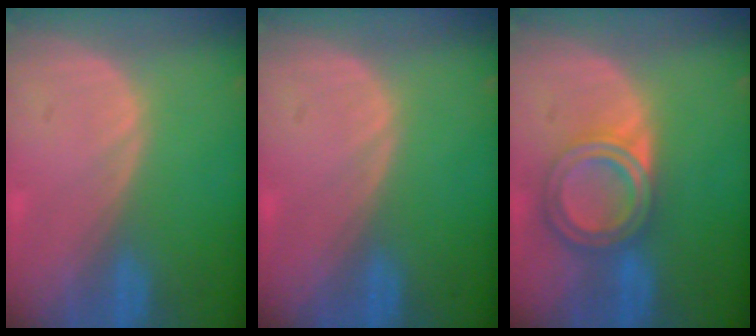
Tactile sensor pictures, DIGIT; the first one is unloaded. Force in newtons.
{"total": 0.0}
{"total": 6.8, "press": 6.0, "slide": 3.2}